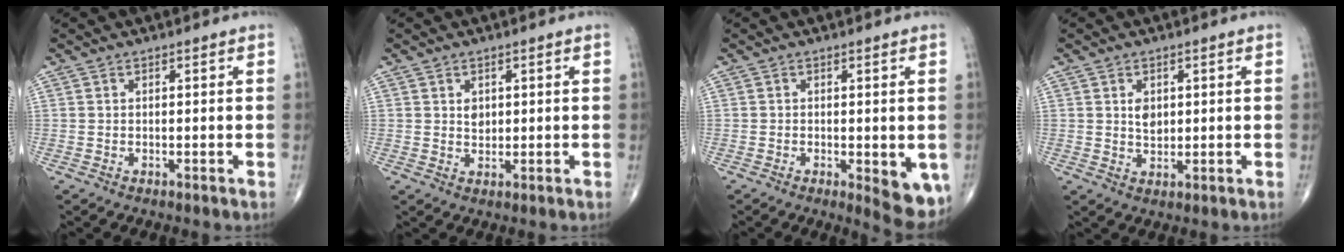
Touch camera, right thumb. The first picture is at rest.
{"total": 2.2, "force": [0.7, 1.6, 1.3], "torque": [-0.013, -0.005, 0.014]}
{"total": 7.1, "force": [-1.9, 2.7, 6.3], "torque": [-0.068, -0.014, -0.020]}
{"total": 3.2, "force": [0.9, 2.2, 2.2], "torque": [-0.027, -0.007, 0.017]}